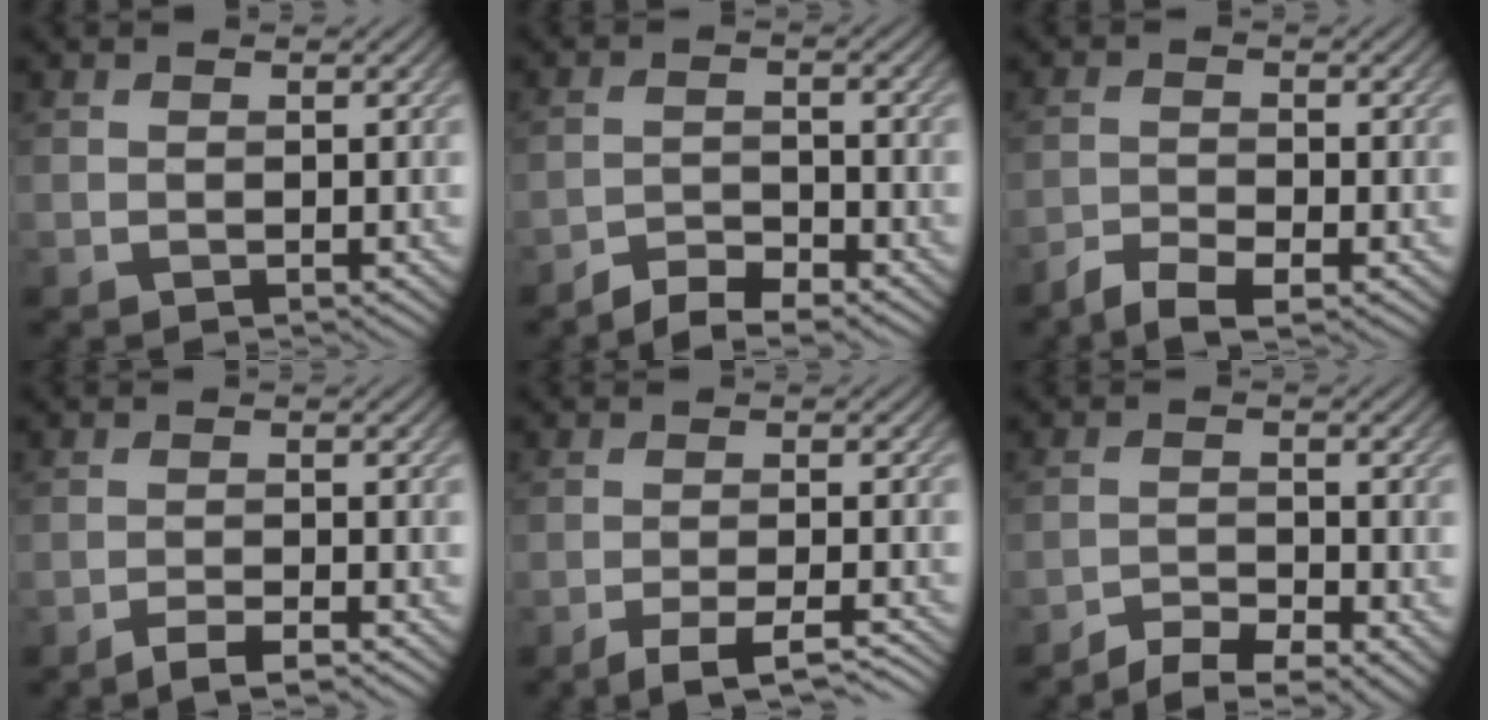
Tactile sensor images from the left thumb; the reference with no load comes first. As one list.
[{"total": 3.9, "force": [-3.4, 0.9, 1.6], "torque": [-0.030, 0.001, -0.068]}, {"total": 3.7, "force": [-2.8, 0.8, 2.2], "torque": [-0.048, -0.006, -0.057]}, {"total": 2.6, "force": [-2.0, 0.4, 1.7], "torque": [-0.028, 0.004, -0.042]}, {"total": 5.3, "force": [-3.7, 1.1, 3.6], "torque": [-0.050, 0.005, -0.057]}, {"total": 4.8, "force": [-3.8, 1.2, 2.8], "torque": [-0.049, -0.004, -0.061]}]